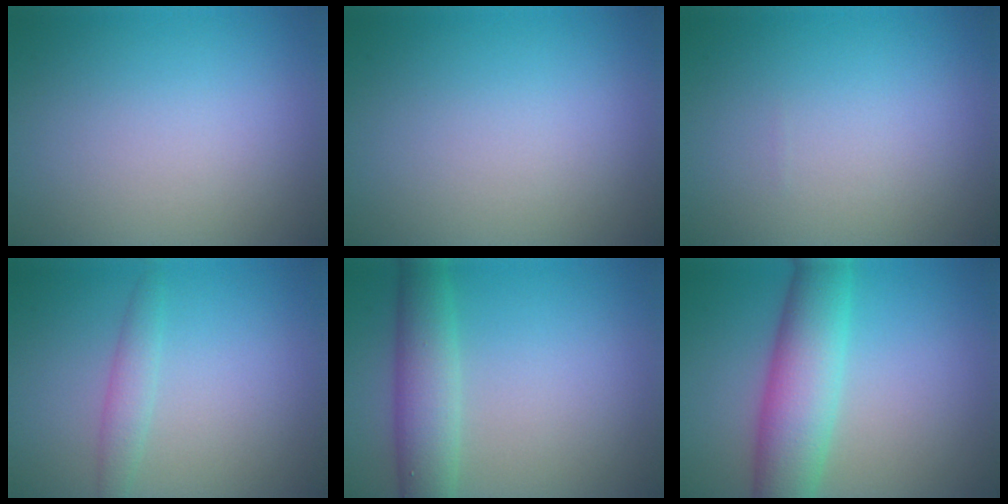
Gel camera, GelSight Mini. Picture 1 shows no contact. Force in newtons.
{"total": 0.0}
{"total": 0.0}
{"total": 1.8, "press": 1.8, "slide": 0.1}
{"total": 4.8, "press": 4.8, "slide": 0.2}
{"total": 7.3, "press": 7.3, "slide": 0.1}